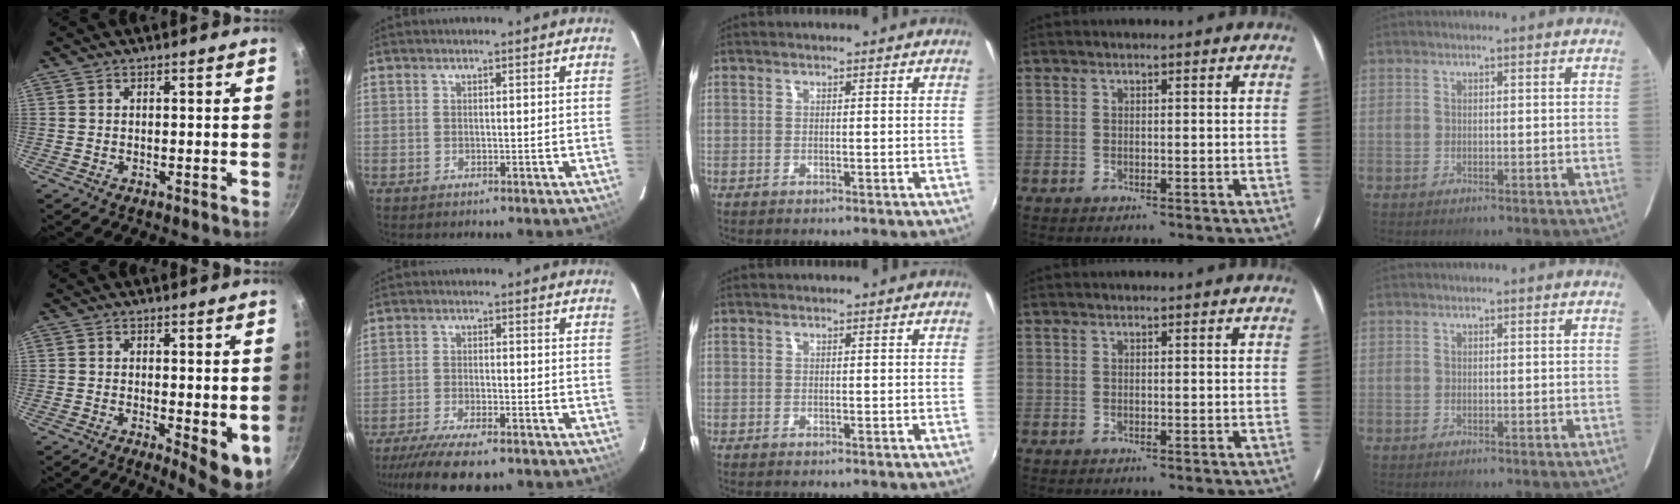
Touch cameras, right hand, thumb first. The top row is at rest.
{"thumb": {"total": 6.5, "force": [-0.9, 2.1, 6.0], "torque": [-0.069, -0.007, -0.007]}, "index": {"total": 11.5, "force": [-9.5, 2.4, 6.0], "torque": [-0.140, -0.034, -0.159]}}